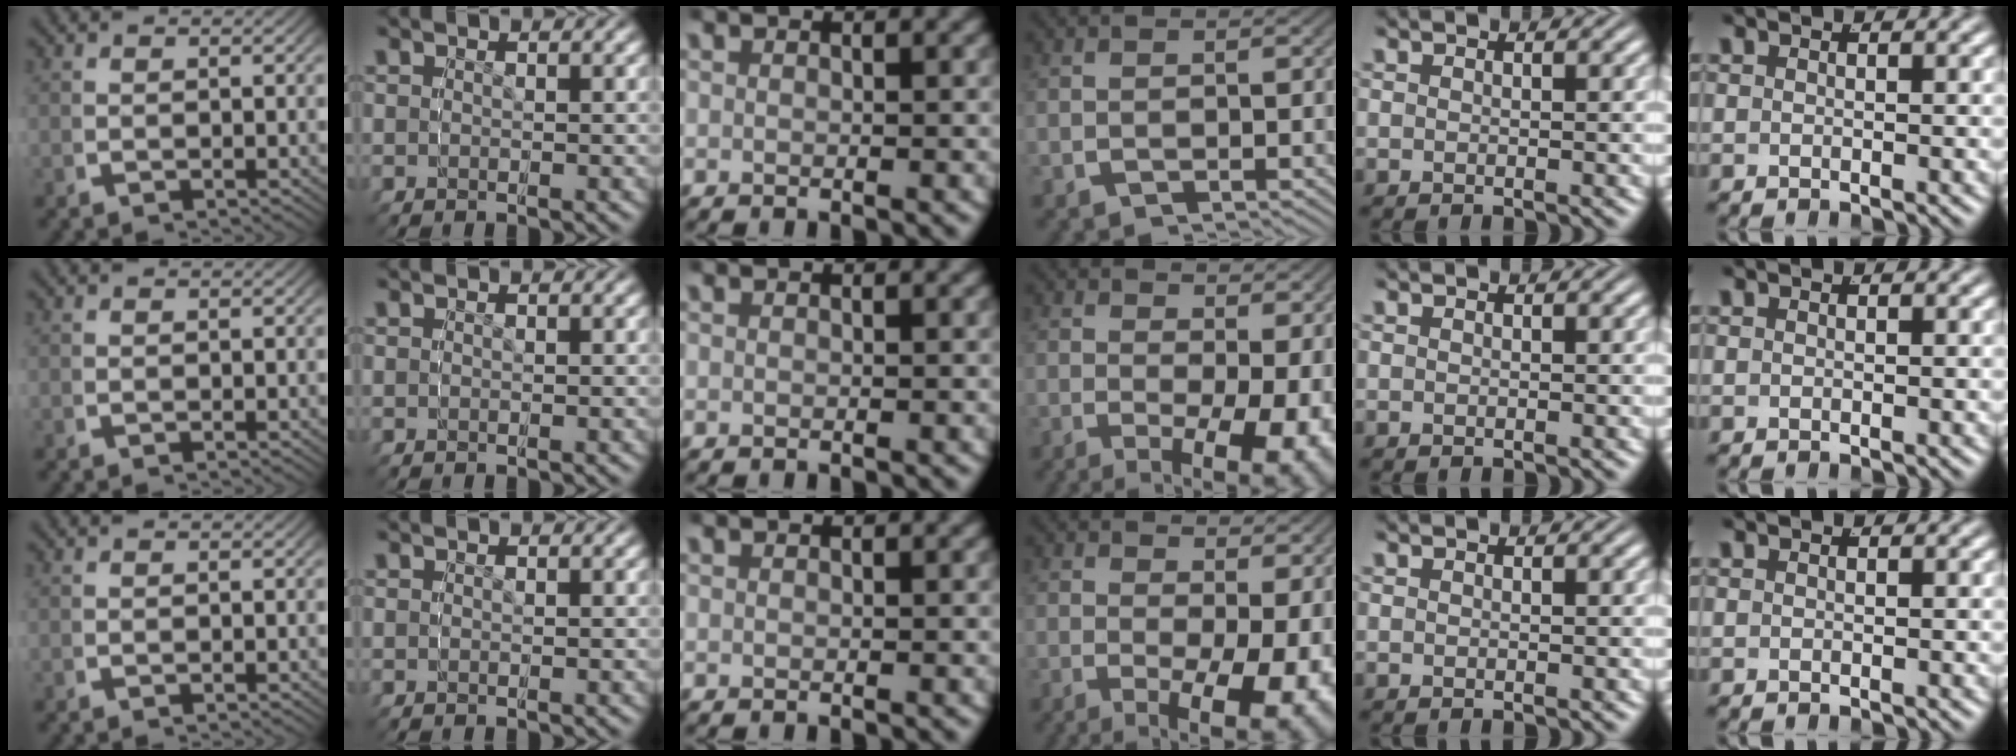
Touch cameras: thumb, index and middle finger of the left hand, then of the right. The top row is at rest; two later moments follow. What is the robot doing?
{"motion": "grasp_and_lifting", "object": "bottle"}